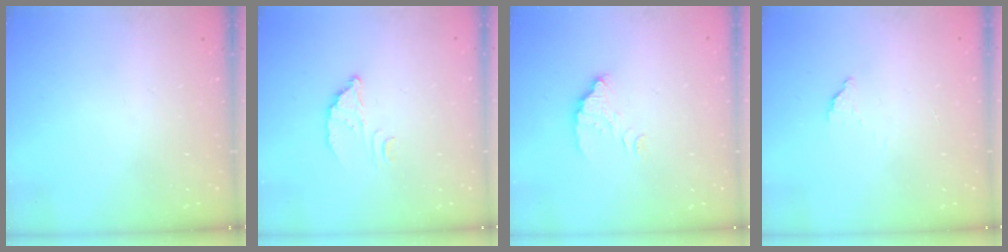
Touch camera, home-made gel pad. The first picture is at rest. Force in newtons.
{"total": 2.8, "press": 2.8, "slide": 0.2}
{"total": 3.8, "press": 3.8, "slide": 0.1}
{"total": 2.6, "press": 2.6, "slide": 0.3}